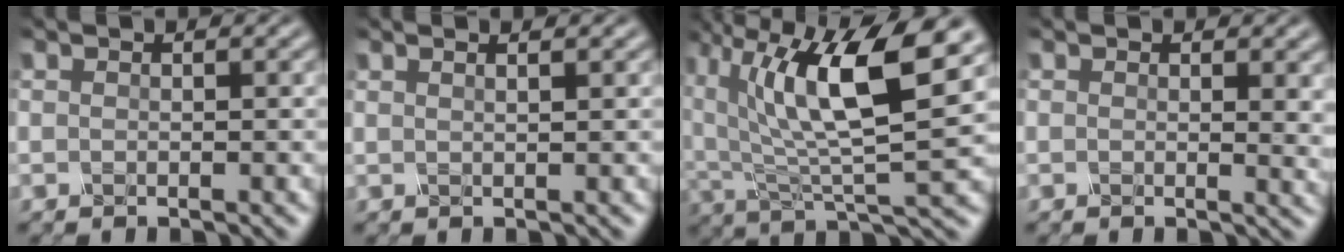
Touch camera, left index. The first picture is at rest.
{"total": 2.4, "force": [1.4, 1.1, 1.5], "torque": [0.006, 0.022, -0.010]}
{"total": 10.9, "force": [3.9, 3.8, 9.5], "torque": [-0.181, 0.005, 0.078]}
{"total": 2.8, "force": [0.9, 1.0, 2.5], "torque": [-0.017, 0.006, 0.015]}